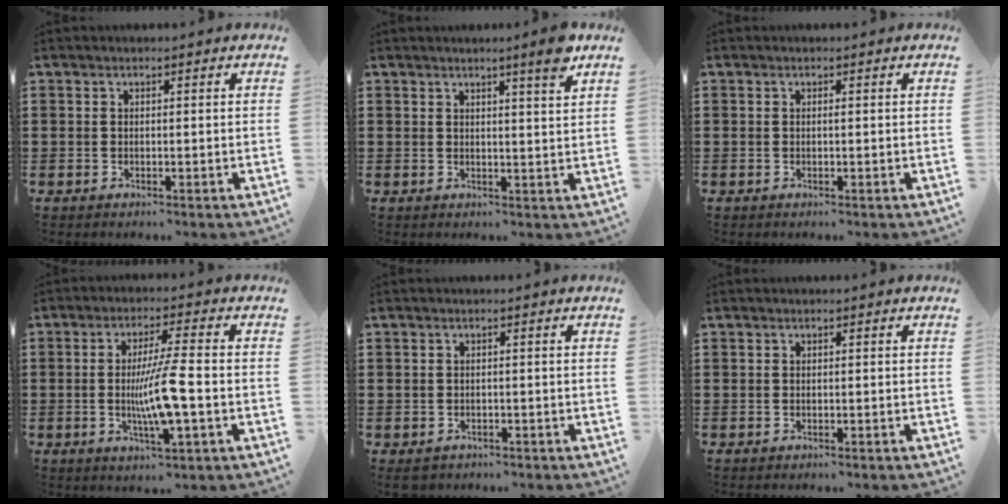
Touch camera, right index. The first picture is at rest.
{"total": 4.3, "force": [3.2, -0.4, 2.9], "torque": [-0.050, -0.007, 0.051]}
{"total": 0.0}
{"total": 8.1, "force": [-1.5, 0.4, 7.9], "torque": [-0.147, -0.011, -0.033]}
{"total": 1.1, "force": [-1.0, 0.4, 0.2], "torque": [-0.007, 0.004, -0.021]}
{"total": 0.0}